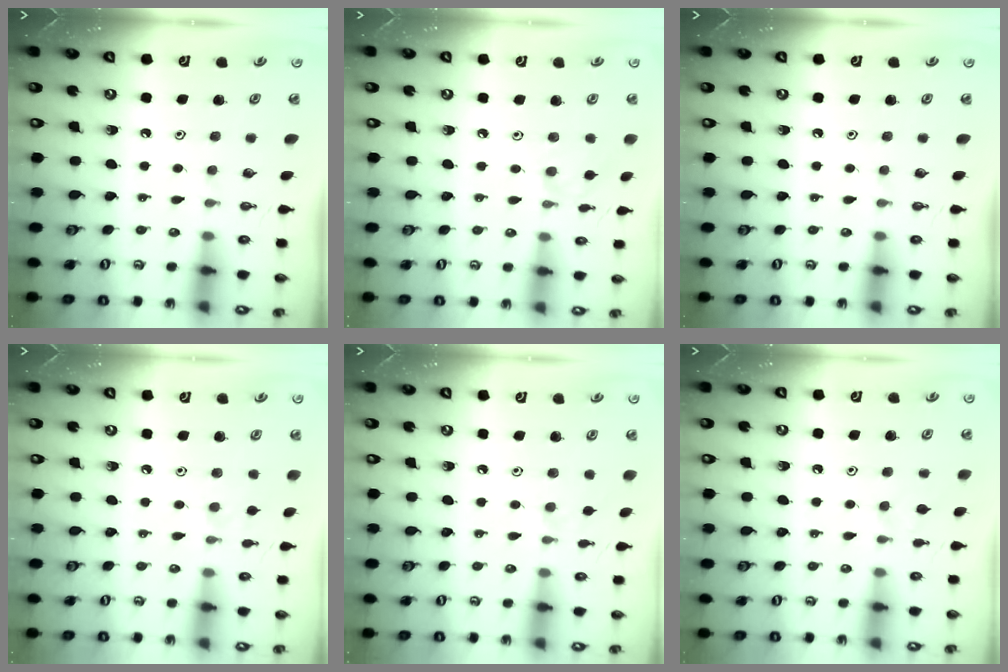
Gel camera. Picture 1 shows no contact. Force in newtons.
{"total": 5.9, "press": 5.9, "slide": 0.7}
{"total": 0.0}
{"total": 6.3, "press": 6.2, "slide": 0.7}
{"total": 2.9, "press": 2.9, "slide": 0.5}
{"total": 3.8, "press": 3.8, "slide": 0.7}